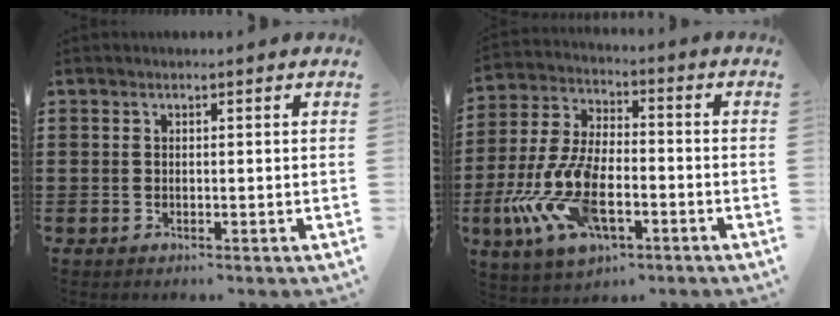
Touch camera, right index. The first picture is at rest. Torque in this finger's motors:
{"motor_torque": [2.14, 0.00, 1.05, 0.21]}